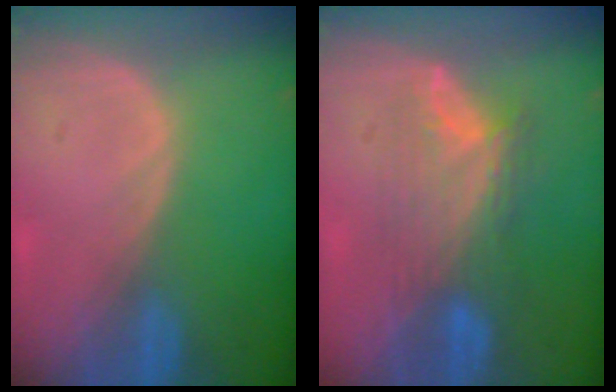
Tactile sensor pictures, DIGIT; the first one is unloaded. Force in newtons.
{"total": 7.1, "press": 6.9, "slide": 1.6}